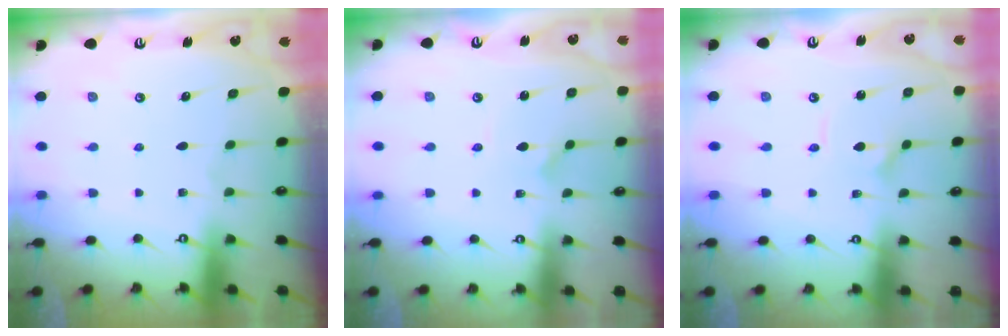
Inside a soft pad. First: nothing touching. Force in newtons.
{"total": 2.2, "press": 2.2, "slide": 0.2}
{"total": 2.8, "press": 2.8, "slide": 0.3}